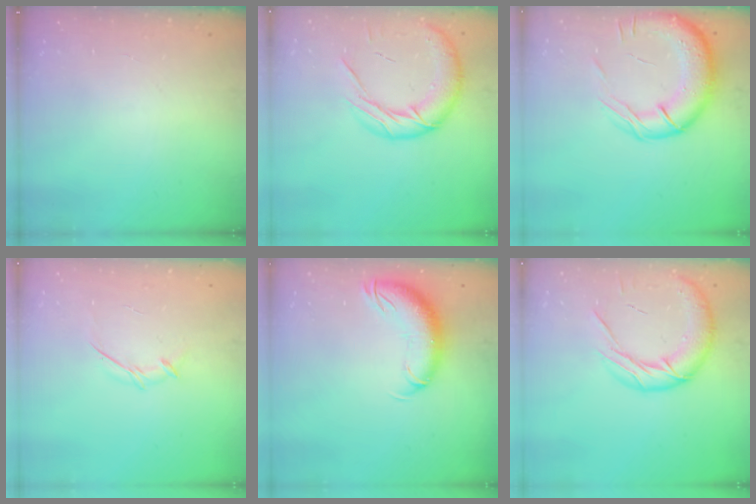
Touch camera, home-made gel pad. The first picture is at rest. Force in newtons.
{"total": 15.9, "press": 15.7, "slide": 1.9}
{"total": 17.3, "press": 16.9, "slide": 3.5}
{"total": 3.8, "press": 3.7, "slide": 0.7}
{"total": 12.1, "press": 11.8, "slide": 2.7}
{"total": 15.9, "press": 15.7, "slide": 1.9}